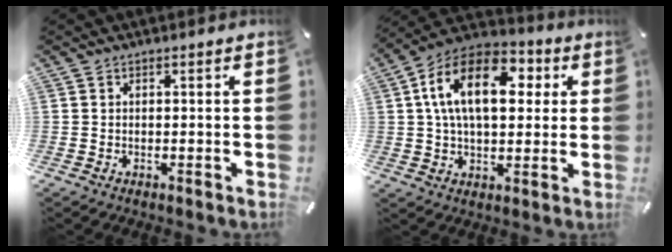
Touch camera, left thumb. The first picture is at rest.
{"total": 17.0, "force": [4.4, 10.4, 12.6], "torque": [-0.233, -0.001, 0.071]}